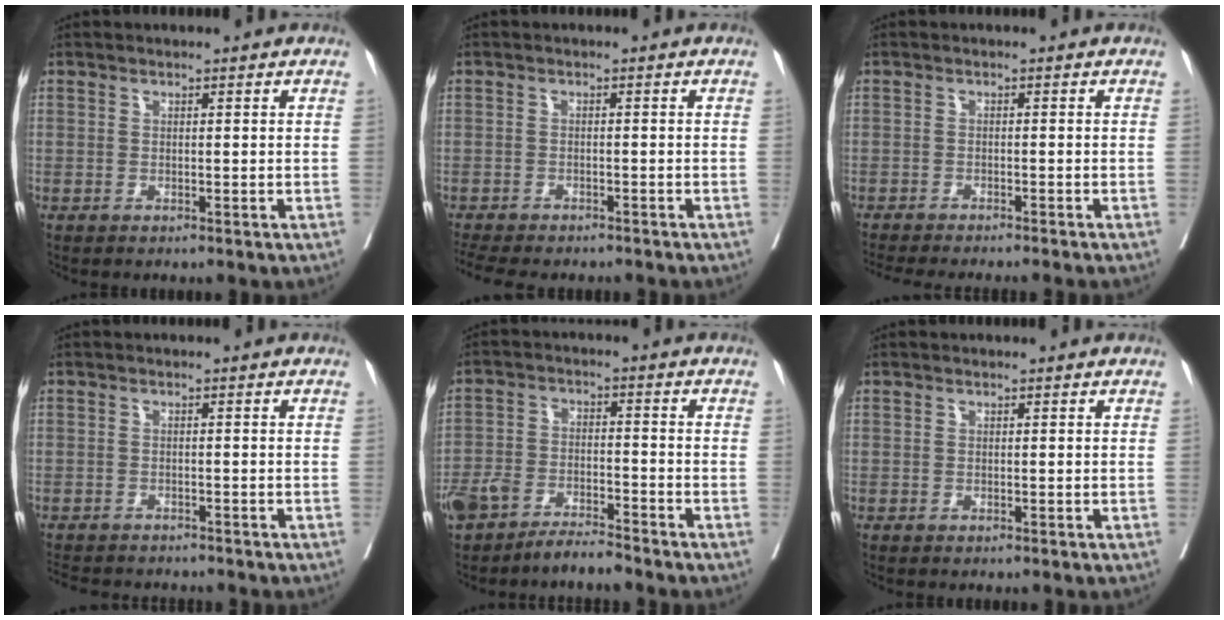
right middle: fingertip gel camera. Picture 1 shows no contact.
{"total": 10.2, "force": [-9.0, 2.7, 4.0], "torque": [-0.072, -0.011, -0.124]}
{"total": 11.3, "force": [-10.3, 0.4, 4.8], "torque": [-0.054, -0.026, -0.137]}
{"total": 8.0, "force": [-7.4, 1.8, 2.5], "torque": [-0.045, -0.012, -0.104]}
{"total": 6.6, "force": [-5.7, 1.6, 2.9], "torque": [-0.059, 0.001, -0.106]}
{"total": 0.0}